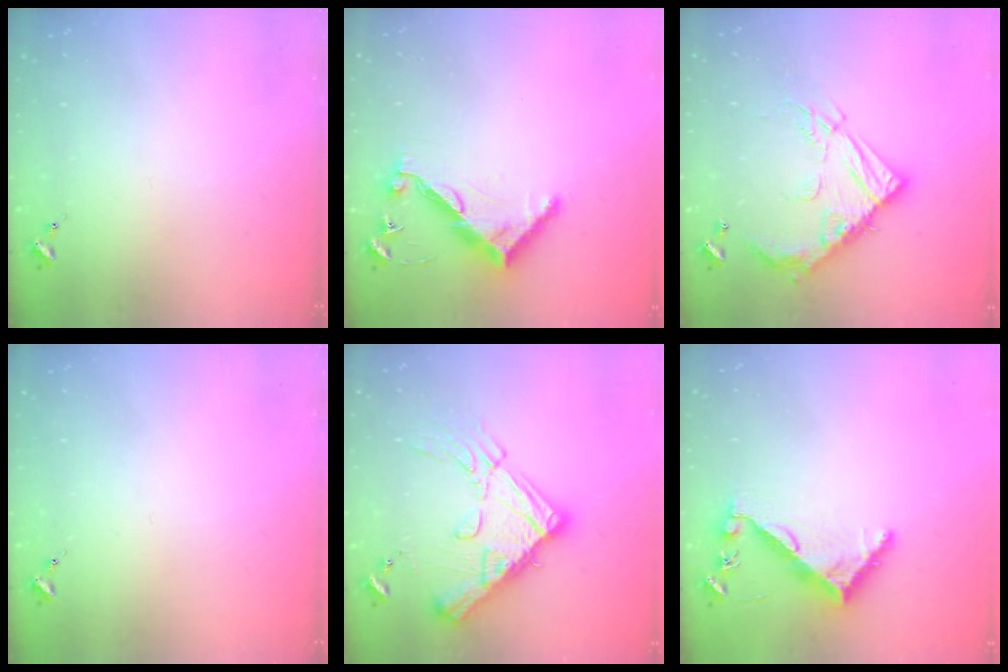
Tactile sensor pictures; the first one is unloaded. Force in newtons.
{"total": 10.2, "press": 10.2, "slide": 0.4}
{"total": 19.4, "press": 19.2, "slide": 2.1}
{"total": 0.0}
{"total": 20.5, "press": 20.3, "slide": 2.3}
{"total": 7.5, "press": 7.4, "slide": 0.6}